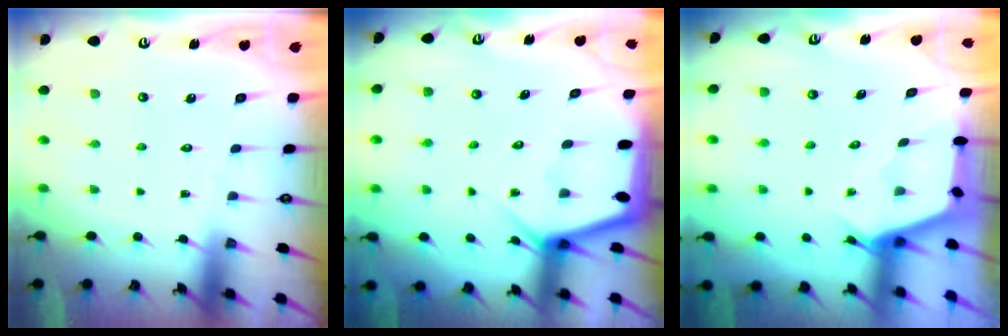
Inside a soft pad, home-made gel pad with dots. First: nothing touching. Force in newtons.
{"total": 4.8, "press": 4.8, "slide": 0.5}
{"total": 2.5, "press": 2.5, "slide": 0.3}